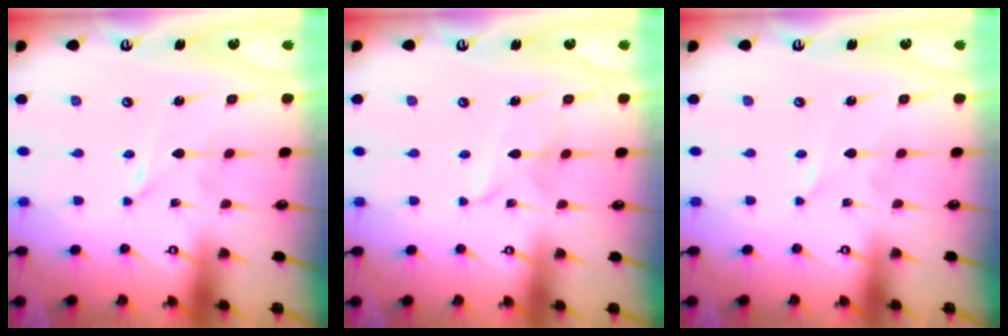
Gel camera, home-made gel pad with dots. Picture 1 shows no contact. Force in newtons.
{"total": 3.0, "press": 3.0, "slide": 0.2}
{"total": 0.0}